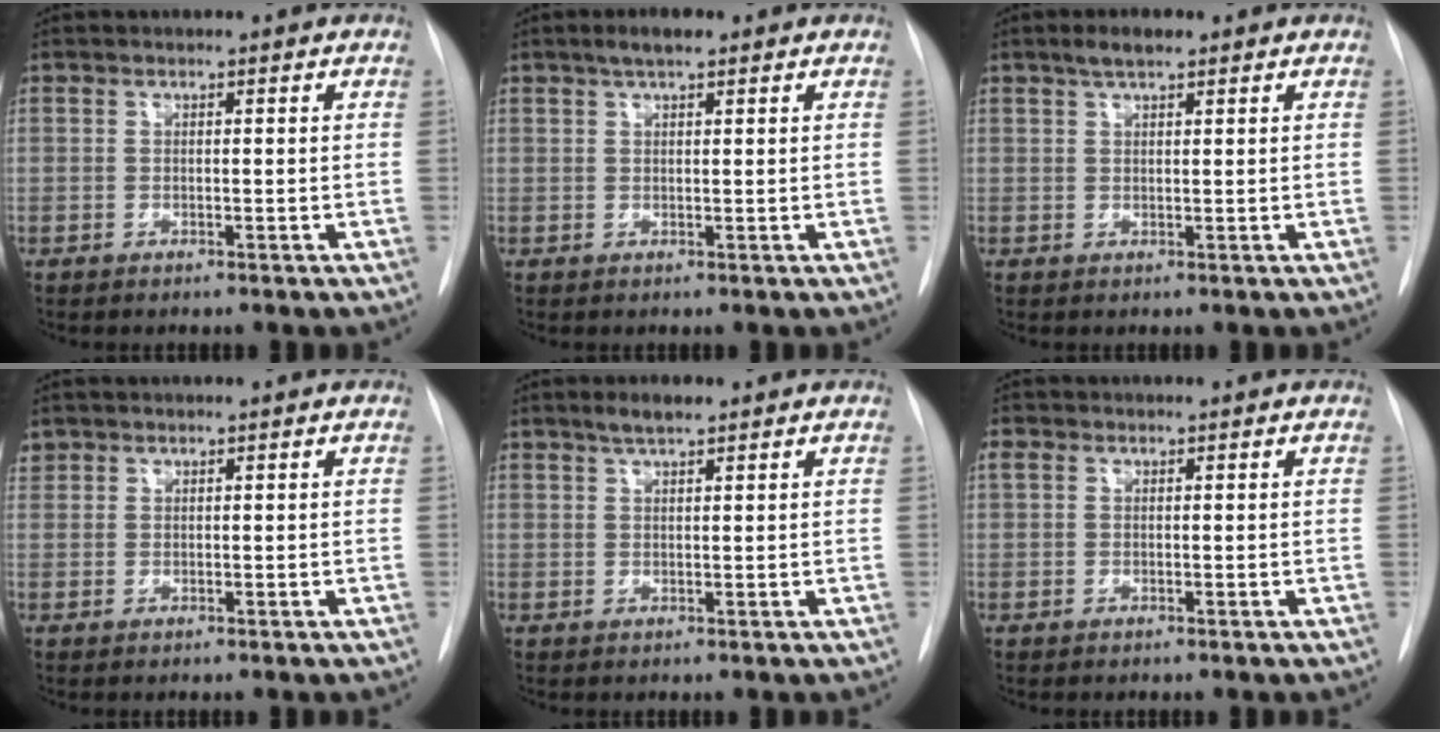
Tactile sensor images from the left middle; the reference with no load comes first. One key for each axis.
{"total": 3.0, "fx": 2.0, "fy": 0.8, "fz": 2.1, "tx": -0.041, "ty": 0.008, "tz": 0.034}
{"total": 2.8, "fx": 2.0, "fy": 0.8, "fz": 1.8, "tx": -0.038, "ty": 0.007, "tz": 0.036}
{"total": 1.3, "fx": 0.9, "fy": 0.9, "fz": 0.0, "tx": 0.004, "ty": 0.014, "tz": 0.017}
{"total": 2.7, "fx": 2.0, "fy": 0.5, "fz": 1.7, "tx": -0.036, "ty": 0.005, "tz": 0.036}
{"total": 1.0, "fx": 0.4, "fy": 0.7, "fz": 0.5, "tx": -0.014, "ty": 0.014, "tz": 0.008}